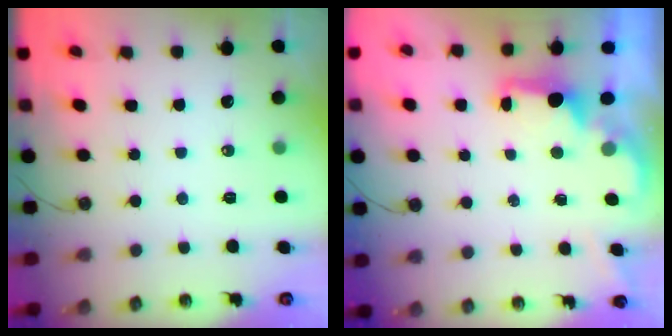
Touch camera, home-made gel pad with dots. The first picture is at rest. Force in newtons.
{"total": 1.8, "press": 1.6, "slide": 0.8}